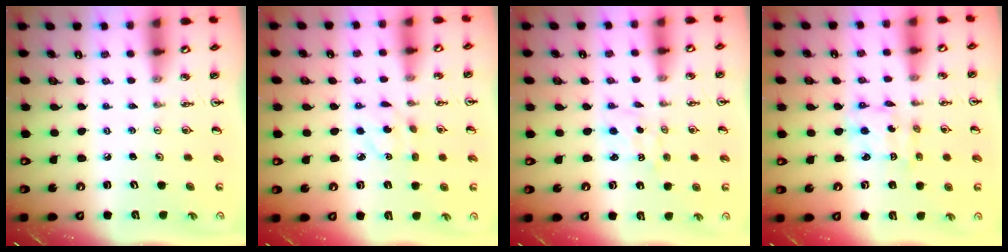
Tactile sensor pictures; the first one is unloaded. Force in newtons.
{"total": 3.4, "press": 3.3, "slide": 0.7}
{"total": 1.1, "press": 0.9, "slide": 0.6}
{"total": 4.3, "press": 4.3, "slide": 0.2}